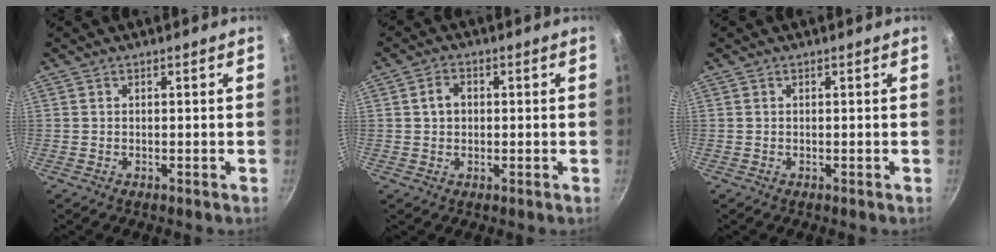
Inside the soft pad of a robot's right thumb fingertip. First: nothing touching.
{"total": 3.2, "force": [0.3, 2.5, 2.0], "torque": [-0.024, 0.008, 0.003]}
{"total": 0.0}